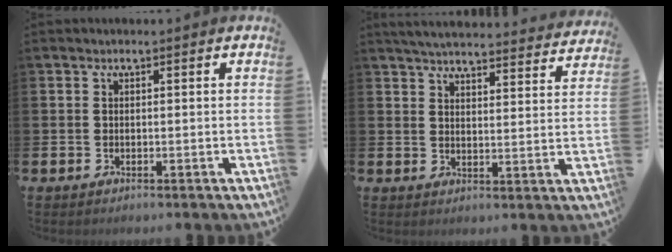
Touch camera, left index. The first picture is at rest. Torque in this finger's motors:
{"motor_torque": [0.89, -1.24, 0.41, 0.10]}